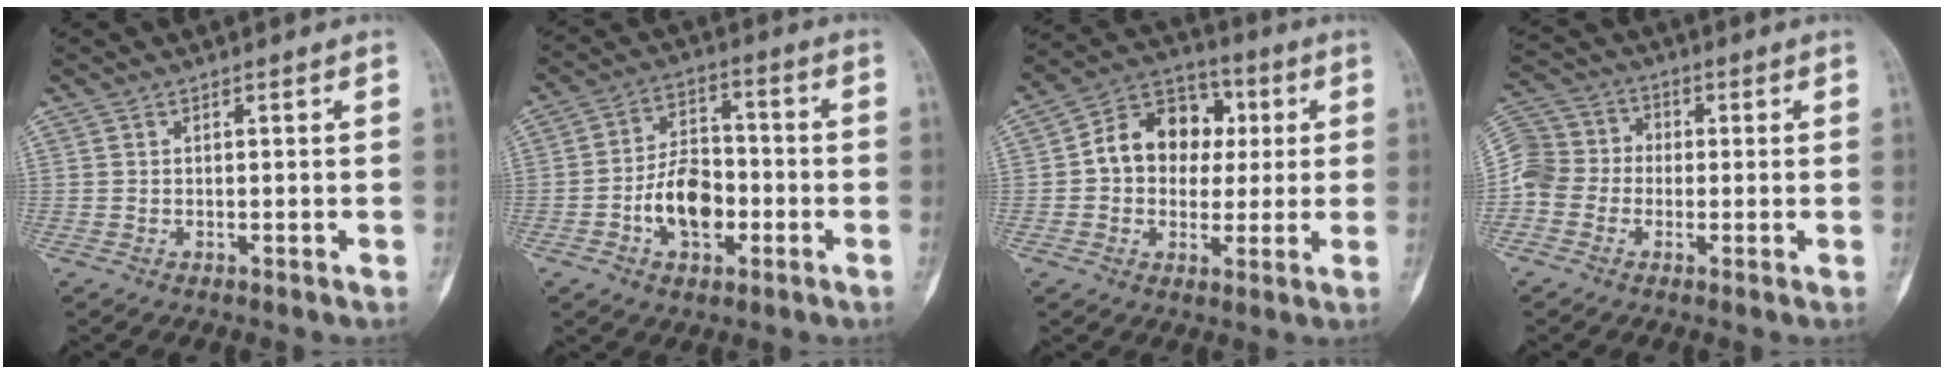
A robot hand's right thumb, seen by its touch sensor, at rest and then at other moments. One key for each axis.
{"total": 11.2, "fx": -3.2, "fy": 7.0, "fz": 8.1, "tx": -0.116, "ty": 0.032, "tz": -0.057}
{"total": 13.4, "fx": 1.6, "fy": 10.7, "fz": 8.0, "tx": -0.082, "ty": 0.024, "tz": 0.017}
{"total": 8.8, "fx": -1.5, "fy": 7.9, "fz": 3.6, "tx": -0.052, "ty": 0.031, "tz": -0.041}